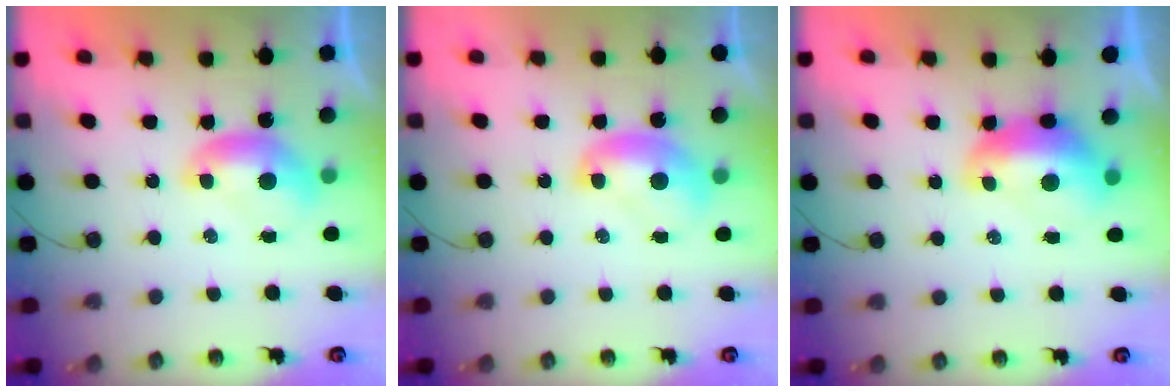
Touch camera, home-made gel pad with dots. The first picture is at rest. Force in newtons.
{"total": 1.8, "press": 1.8, "slide": 0.3}
{"total": 3.4, "press": 3.3, "slide": 0.8}